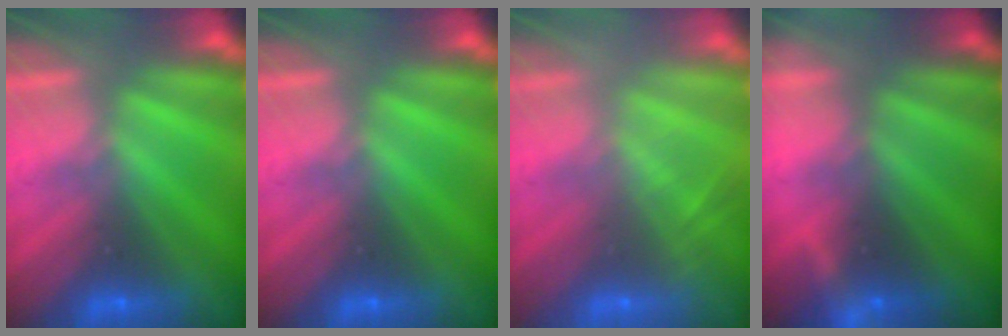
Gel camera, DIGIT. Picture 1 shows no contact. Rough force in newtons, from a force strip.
{"total": 0.0}
{"total": 2.0}
{"total": 3.0}